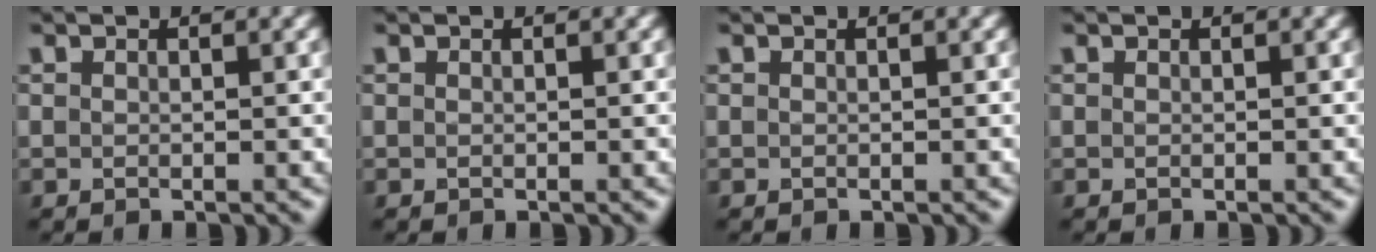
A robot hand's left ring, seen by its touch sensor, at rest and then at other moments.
{"total": 0.0}
{"total": 0.0}
{"total": 0.0}